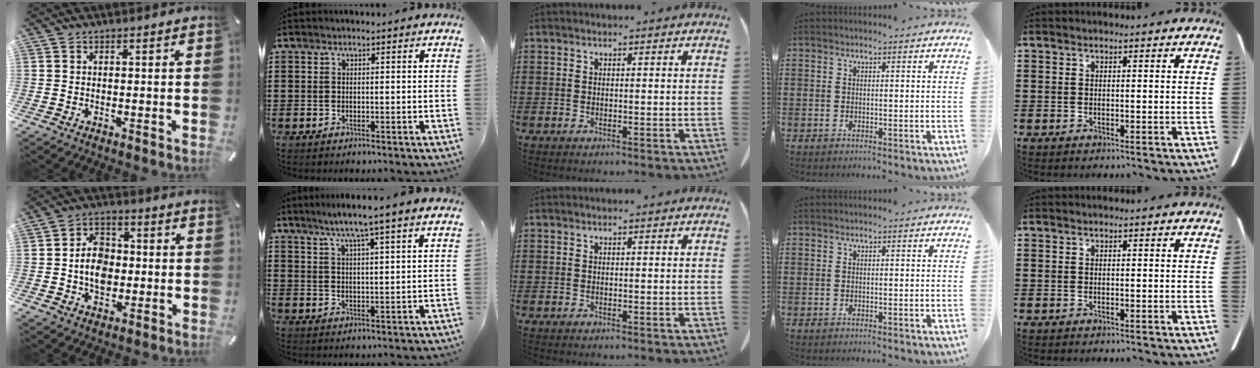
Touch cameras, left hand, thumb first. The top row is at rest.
{"thumb": {"total": 8.9, "force": [-1.1, 7.2, 5.1], "torque": [-0.095, 0.015, -0.018]}, "index": {"total": 5.4, "force": [4.3, -0.7, 3.3], "torque": [-0.076, -0.012, 0.072]}}